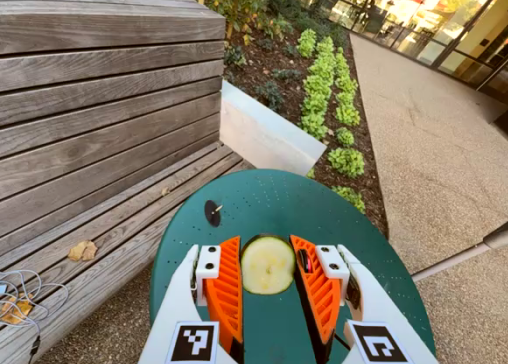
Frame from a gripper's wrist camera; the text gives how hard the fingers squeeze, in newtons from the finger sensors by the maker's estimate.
{"total": 13.5, "left": 14.0, "right": 12.9}